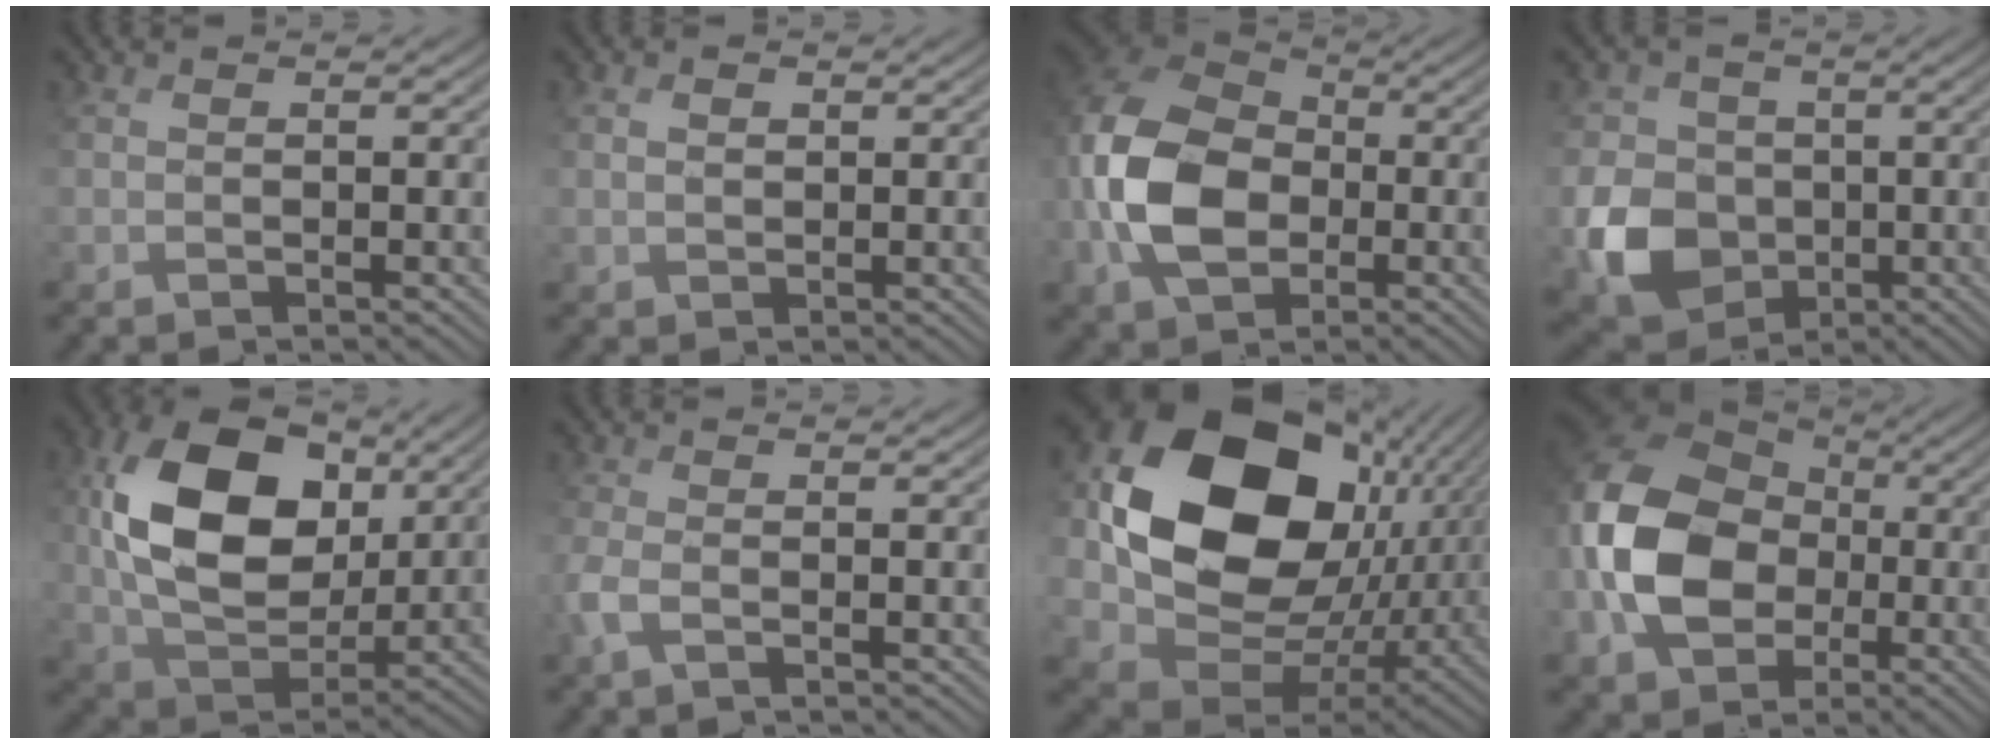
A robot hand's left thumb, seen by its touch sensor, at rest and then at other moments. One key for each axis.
{"total": 1.2, "fx": 0.9, "fy": 0.7, "fz": -0.3, "tx": 0.001, "ty": 0.006, "tz": 0.019}
{"total": 12.4, "fx": -1.9, "fy": 9.0, "fz": 8.4, "tx": -0.224, "ty": -0.003, "tz": -0.046}
{"total": 7.7, "fx": -1.2, "fy": 7.0, "fz": 3.0, "tx": -0.078, "ty": -0.011, "tz": -0.024}
{"total": 14.8, "fx": 4.6, "fy": 10.2, "fz": 9.6, "tx": -0.206, "ty": 0.008, "tz": 0.092}
{"total": 1.8, "fx": -0.7, "fy": 0.6, "fz": 1.6, "tx": -0.044, "ty": -0.003, "tz": -0.020}
{"total": 20.7, "fx": 5.0, "fy": 15.7, "fz": 12.5, "tx": -0.306, "ty": -0.002, "tz": 0.112}
{"total": 14.2, "fx": -1.4, "fy": 10.9, "fz": 9.0, "tx": -0.232, "ty": -0.001, "tz": -0.034}